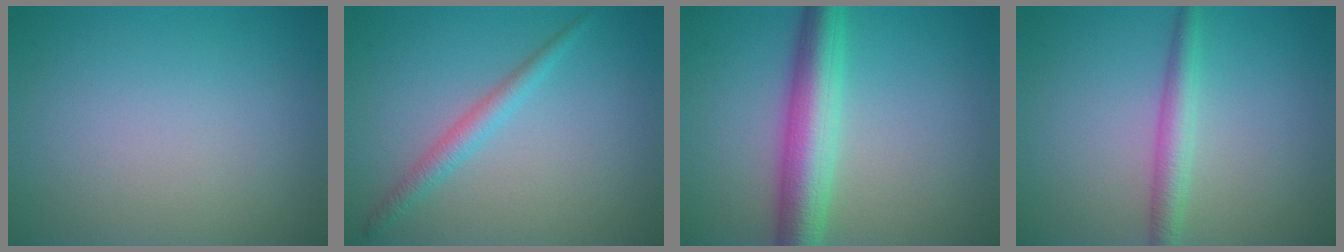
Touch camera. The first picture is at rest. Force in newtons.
{"total": 2.0, "press": 2.0, "slide": 0.0}
{"total": 6.2, "press": 6.2, "slide": 0.1}
{"total": 2.5, "press": 2.5, "slide": 0.1}